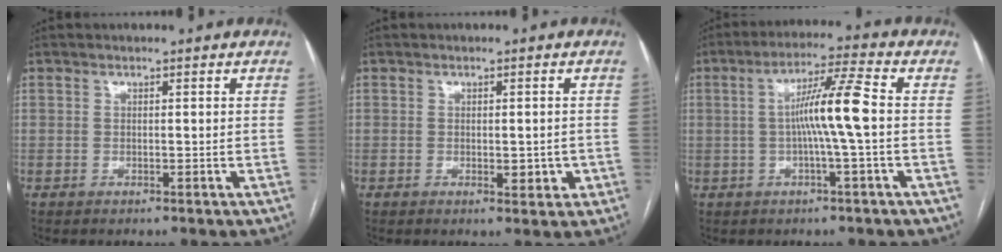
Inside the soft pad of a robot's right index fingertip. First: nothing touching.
{"total": 2.7, "force": [-0.6, 1.2, 2.3], "torque": [-0.028, -0.002, -0.002]}
{"total": 8.3, "force": [-0.3, -0.8, 8.2], "torque": [-0.149, 0.013, -0.008]}